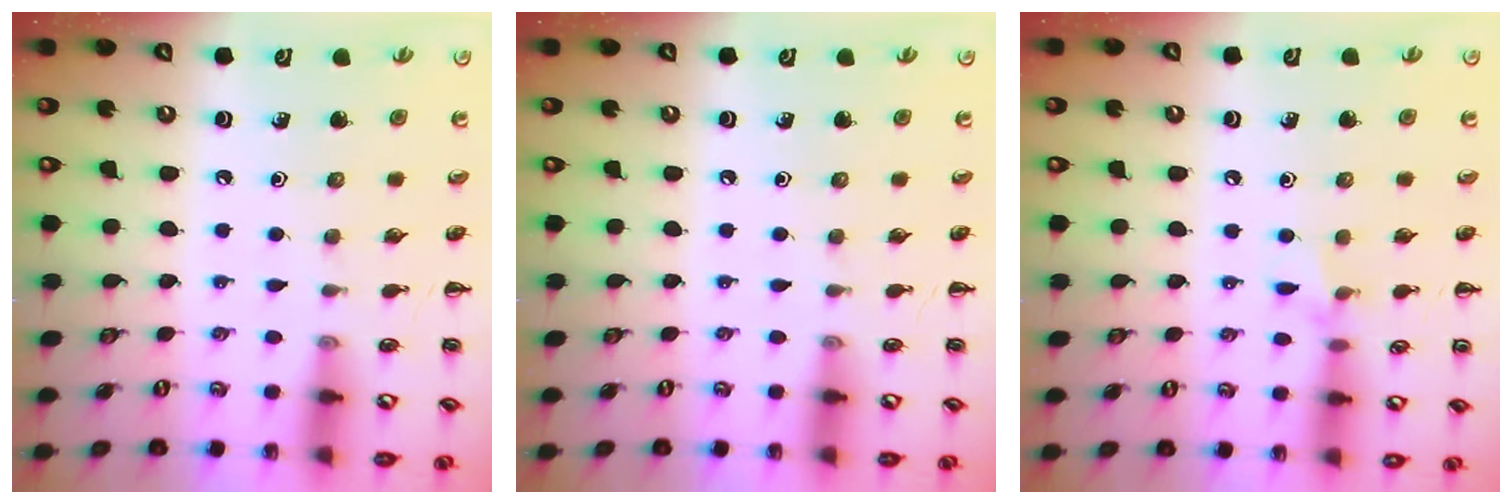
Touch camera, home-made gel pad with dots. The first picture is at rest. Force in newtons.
{"total": 0.0}
{"total": 5.9, "press": 5.6, "slide": 1.9}